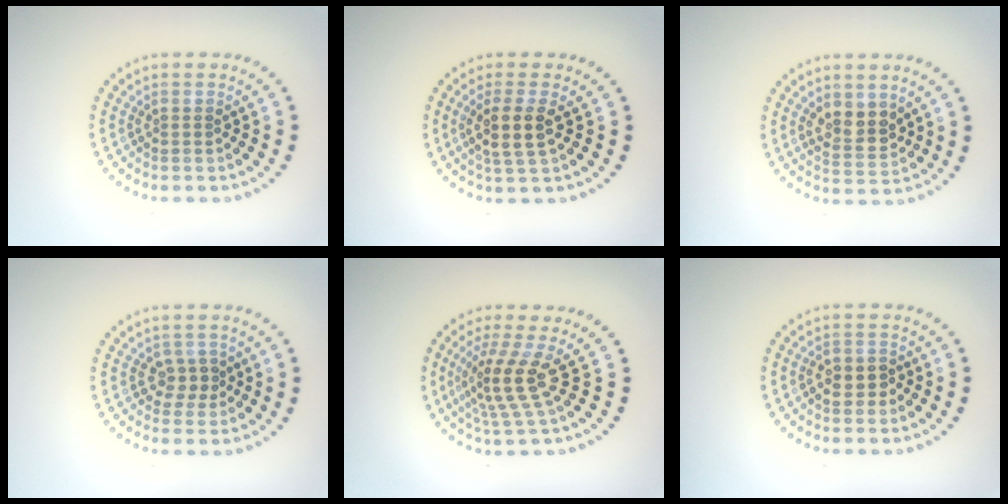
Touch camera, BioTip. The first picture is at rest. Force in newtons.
{"total": 2.9, "press": 2.5, "slide": 1.4}
{"total": 2.8, "press": 2.7, "slide": 0.9}
{"total": 2.0, "press": 1.8, "slide": 0.9}
{"total": 3.8, "press": 2.6, "slide": 2.7}
{"total": 2.3, "press": 2.2, "slide": 0.6}